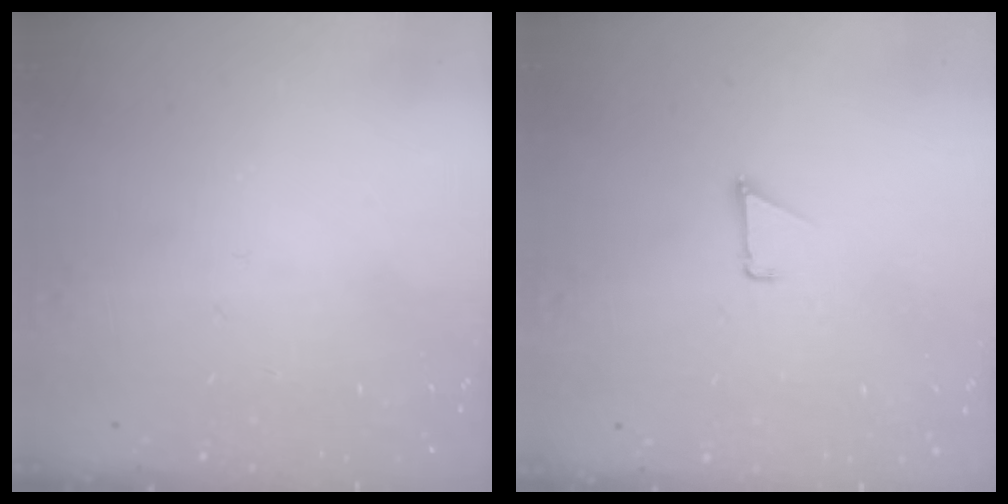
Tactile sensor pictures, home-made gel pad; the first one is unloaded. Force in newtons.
{"total": 0.9, "press": 0.9, "slide": 0.1}